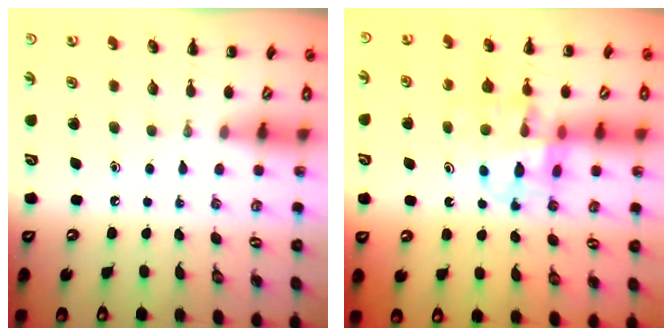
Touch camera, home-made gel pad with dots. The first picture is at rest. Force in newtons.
{"total": 14.0, "press": 13.6, "slide": 3.5}